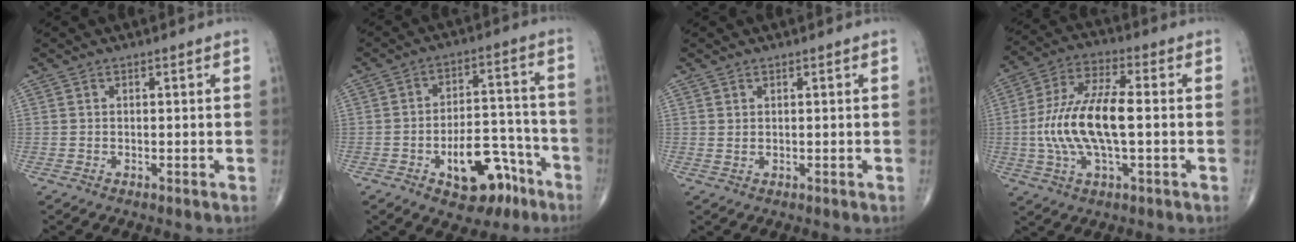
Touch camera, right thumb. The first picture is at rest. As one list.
[{"total": 13.5, "force": [-6.9, 7.3, 9.1], "torque": [-0.094, 0.060, -0.092]}, {"total": 0.8, "force": [0.5, 0.2, 0.6], "torque": [-0.013, -0.001, 0.010]}, {"total": 15.2, "force": [-1.0, 5.8, 14.0], "torque": [-0.294, 0.022, -0.020]}]